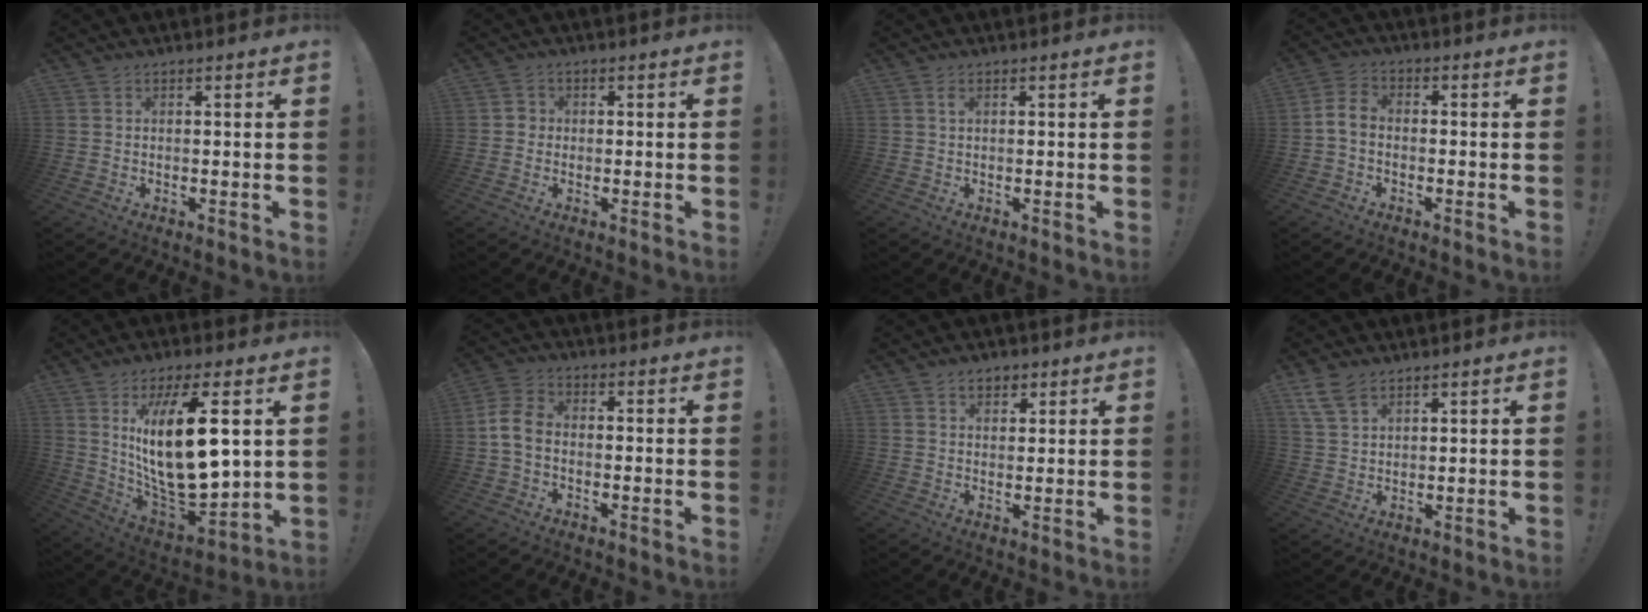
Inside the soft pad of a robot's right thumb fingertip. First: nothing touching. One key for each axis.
{"total": 2.4, "fx": -0.5, "fy": 2.2, "fz": 0.9, "tx": -0.014, "ty": 0.008, "tz": -0.010}
{"total": 1.1, "fx": 0.5, "fy": 0.2, "fz": 0.9, "tx": -0.014, "ty": -0.001, "tz": 0.008}
{"total": 4.9, "fx": -1.4, "fy": 3.2, "fz": 3.5, "tx": -0.078, "ty": 0.014, "tz": -0.023}
{"total": 21.7, "fx": 5.6, "fy": 7.9, "fz": 19.4, "tx": -0.368, "ty": -0.041, "tz": 0.086}
{"total": 6.8, "fx": -1.2, "fy": 4.9, "fz": 4.6, "tx": -0.096, "ty": 0.015, "tz": -0.017}
{"total": 3.7, "fx": 2.1, "fy": 2.4, "fz": 1.8, "tx": -0.025, "ty": -0.002, "tz": 0.037}
{"total": 7.0, "fx": 4.8, "fy": 3.5, "fz": 3.8, "tx": -0.075, "ty": -0.013, "tz": 0.094}